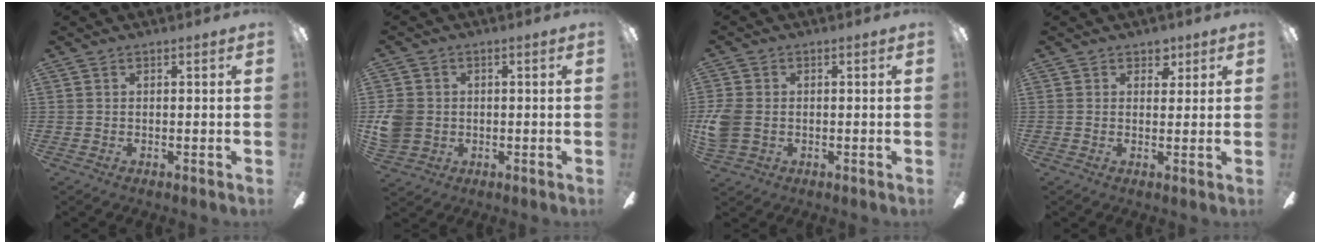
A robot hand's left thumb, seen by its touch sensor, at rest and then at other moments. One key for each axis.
{"total": 6.0, "fx": 0.1, "fy": 5.5, "fz": 2.3, "tx": -0.054, "ty": 0.013, "tz": 0.006}
{"total": 6.2, "fx": -0.3, "fy": 4.8, "fz": 4.0, "tx": -0.094, "ty": 0.007, "tz": -0.004}
{"total": 3.2, "fx": 2.2, "fy": 2.1, "fz": 1.1, "tx": -0.001, "ty": -0.007, "tz": 0.036}